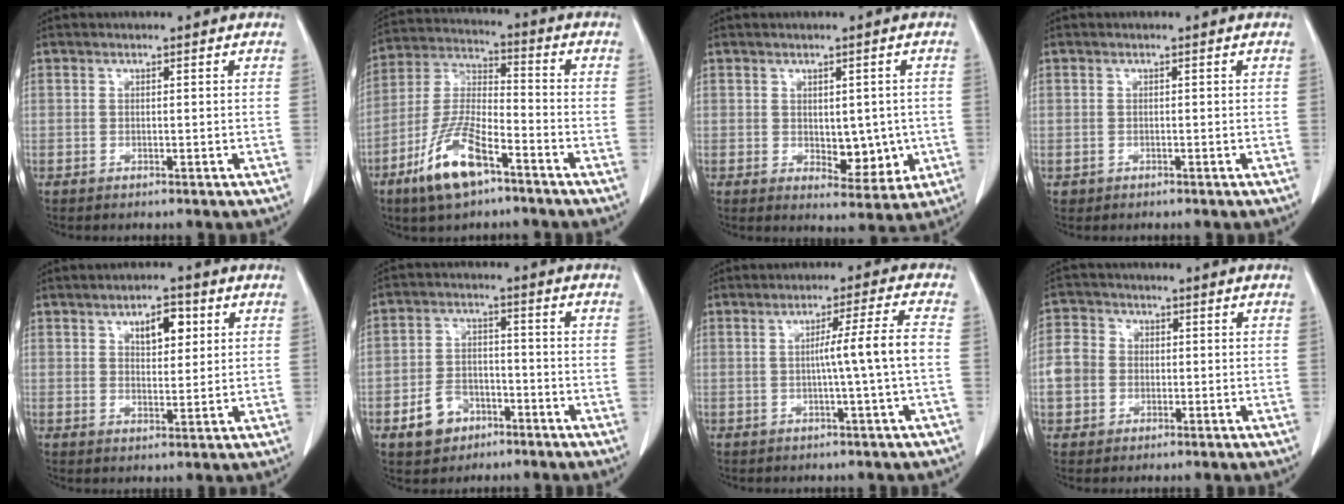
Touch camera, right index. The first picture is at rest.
{"total": 12.5, "force": [-7.2, 3.6, 9.5], "torque": [-0.206, -0.009, -0.135]}
{"total": 6.1, "force": [-0.5, 3.3, 5.1], "torque": [-0.059, -0.005, 0.007]}
{"total": 0.6, "force": [-0.2, 0.5, 0.0], "torque": [-0.003, 0.004, -0.005]}
{"total": 5.1, "force": [2.2, 2.3, 4.0], "torque": [-0.062, 0.004, 0.035]}
{"total": 6.7, "force": [-3.6, 5.0, 2.7], "torque": [-0.059, 0.014, -0.054]}
{"total": 6.0, "force": [-0.7, -1.6, 5.8], "torque": [-0.089, 0.007, -0.008]}
{"total": 5.6, "force": [-0.8, 5.0, 2.5], "torque": [-0.068, 0.020, -0.016]}